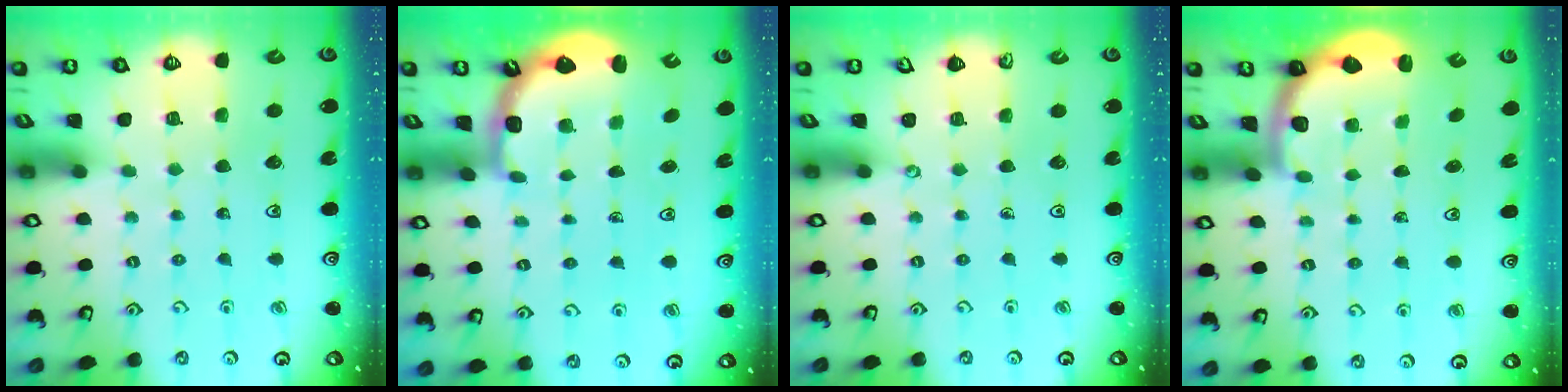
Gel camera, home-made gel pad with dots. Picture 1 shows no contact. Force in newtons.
{"total": 2.6, "press": 2.2, "slide": 1.4}
{"total": 0.0}
{"total": 2.4, "press": 1.7, "slide": 1.6}